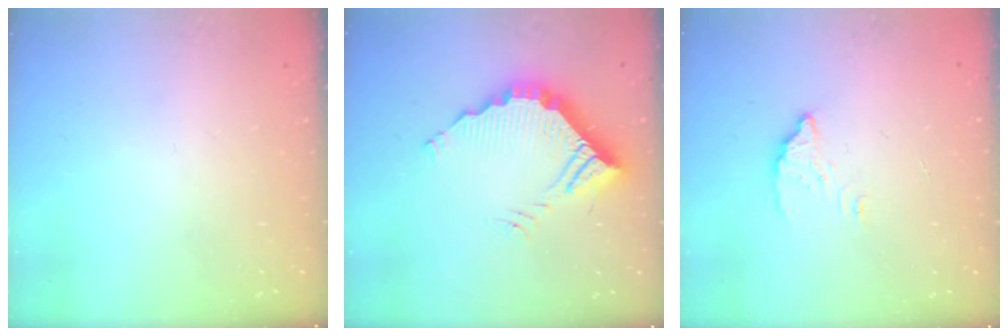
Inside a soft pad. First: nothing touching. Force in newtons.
{"total": 13.4, "press": 13.4, "slide": 0.3}
{"total": 2.8, "press": 2.8, "slide": 0.2}